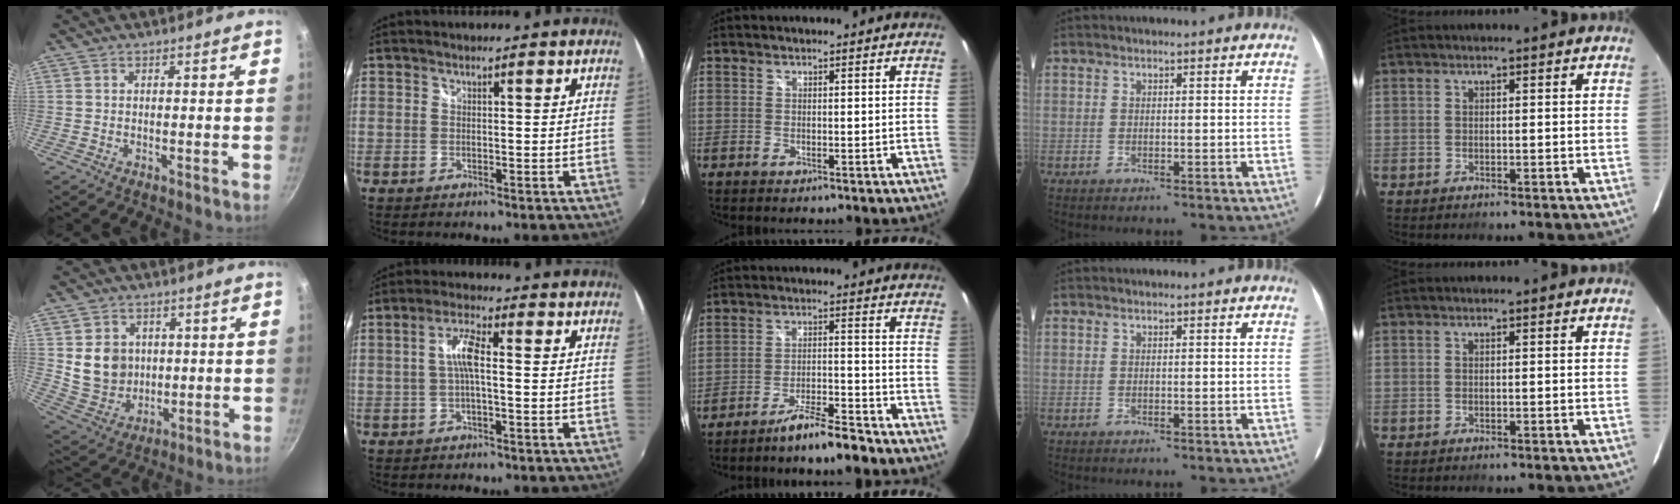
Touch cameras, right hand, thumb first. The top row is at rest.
{"thumb": {"total": 9.9, "force": [1.4, 8.5, 4.9], "torque": [-0.061, -0.011, 0.042]}, "index": {"total": 4.9, "force": [-0.3, 1.0, 4.8], "torque": [-0.095, 0.011, -0.007]}, "middle": {"total": 7.2, "force": [-6.3, 0.5, 3.5], "torque": [-0.074, 0.005, -0.101]}}